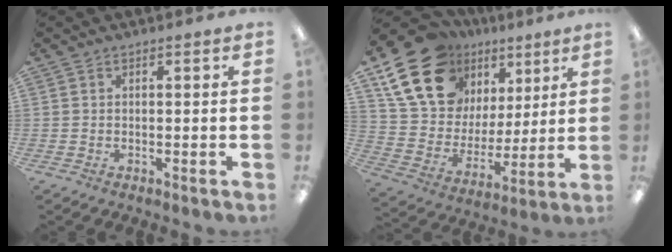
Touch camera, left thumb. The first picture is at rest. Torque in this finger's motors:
{"motor_torque": [1.54, 1.56, 1.52, -1.25, 0.19]}